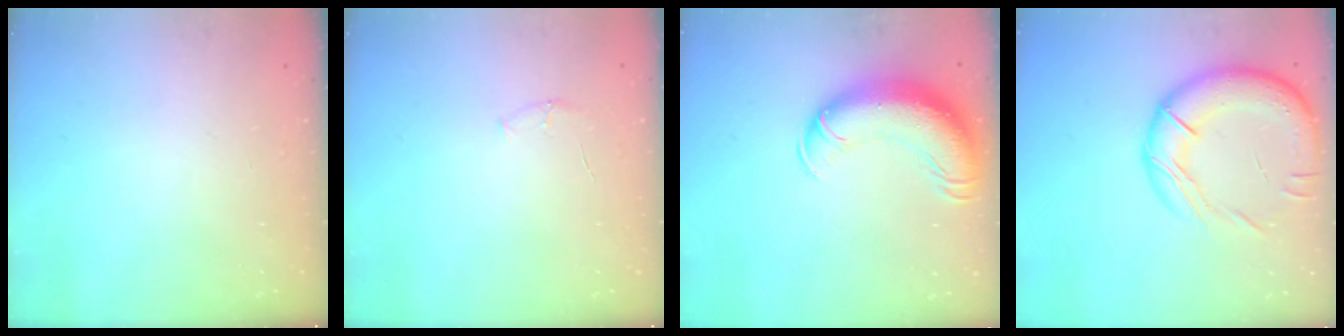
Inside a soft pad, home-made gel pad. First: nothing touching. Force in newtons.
{"total": 4.2, "press": 4.0, "slide": 1.3}
{"total": 16.3, "press": 15.9, "slide": 3.9}
{"total": 22.4, "press": 21.9, "slide": 4.4}